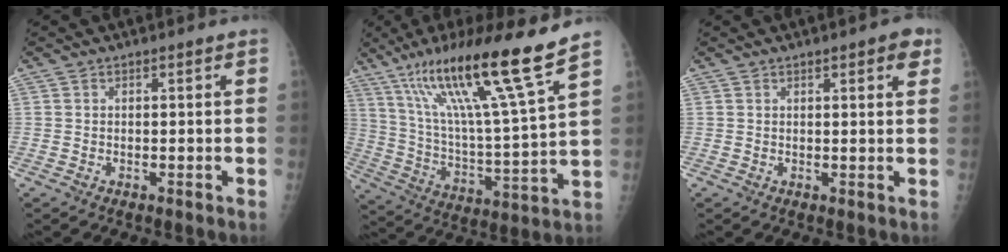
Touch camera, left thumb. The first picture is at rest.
{"total": 21.4, "force": [14.3, 0.4, 16.0], "torque": [-0.257, -0.061, 0.252]}
{"total": 4.1, "force": [2.3, 1.2, 3.2], "torque": [-0.031, -0.007, 0.024]}